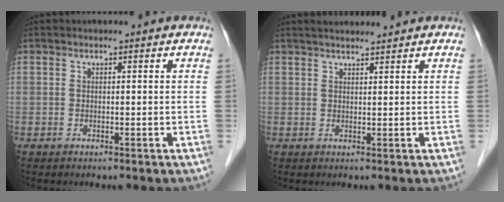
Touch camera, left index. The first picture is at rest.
{"total": 4.5, "force": [4.2, 0.4, 1.7], "torque": [-0.022, 0.027, 0.064]}